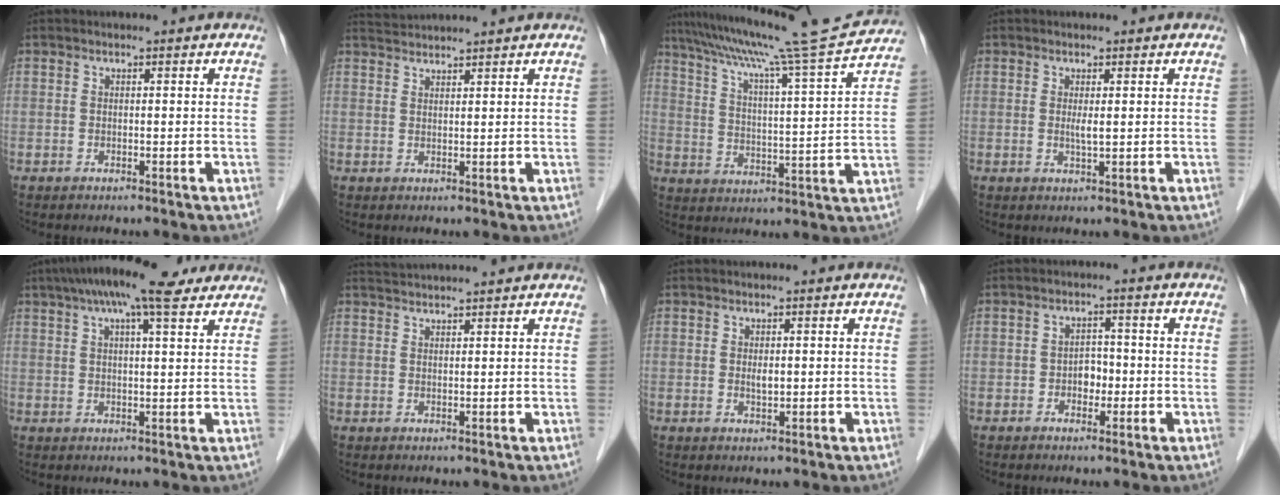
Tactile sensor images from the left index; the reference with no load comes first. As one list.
[{"total": 4.2, "force": [4.1, -0.7, 0.7], "torque": [-0.012, 0.027, 0.072]}, {"total": 18.6, "force": [16.7, -2.6, 7.6], "torque": [-0.138, -0.029, 0.240]}, {"total": 1.5, "force": [0.2, 0.1, 1.4], "torque": [-0.033, -0.003, 0.006]}, {"total": 13.0, "force": [9.3, 2.6, 8.8], "torque": [-0.153, 0.045, 0.144]}, {"total": 5.9, "force": [5.6, -0.6, 1.7], "torque": [-0.029, 0.031, 0.085]}, {"total": 1.4, "force": [0.2, 0.6, 1.3], "torque": [-0.024, -0.003, 0.006]}, {"total": 2.8, "force": [-0.8, 1.9, 1.8], "torque": [-0.024, 0.008, -0.013]}]